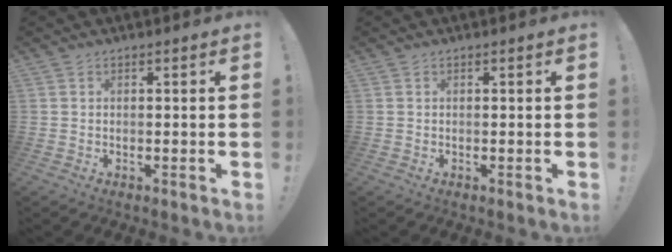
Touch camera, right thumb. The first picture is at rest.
{"total": 0.0}